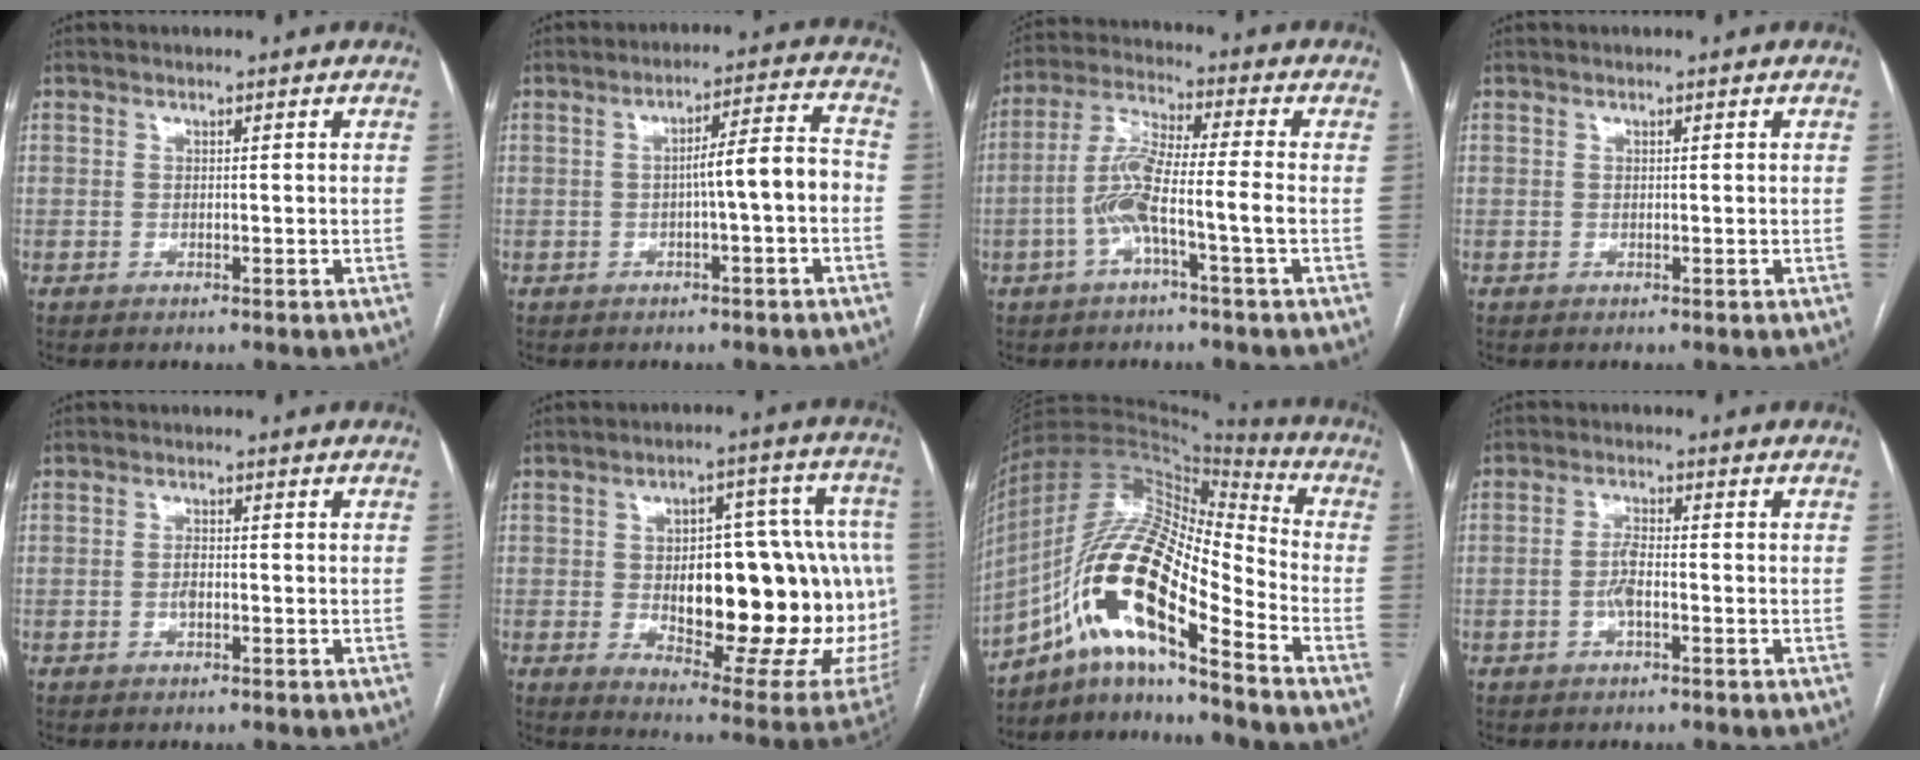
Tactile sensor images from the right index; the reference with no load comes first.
{"total": 6.5, "force": [-1.3, 0.4, 6.3], "torque": [-0.092, 0.024, -0.017]}
{"total": 8.6, "force": [-2.6, 0.1, 8.2], "torque": [-0.169, 0.021, -0.053]}
{"total": 0.0}
{"total": 1.3, "force": [-0.3, 0.6, 1.2], "torque": [-0.021, 0.004, -0.005]}
{"total": 29.3, "force": [-2.0, 10.3, 27.3], "torque": [-0.289, 0.035, 0.009]}
{"total": 19.4, "force": [-9.4, 4.0, 16.5], "torque": [-0.332, 0.018, -0.164]}
{"total": 3.0, "force": [-0.9, 0.8, 2.8], "torque": [-0.058, 0.005, -0.016]}